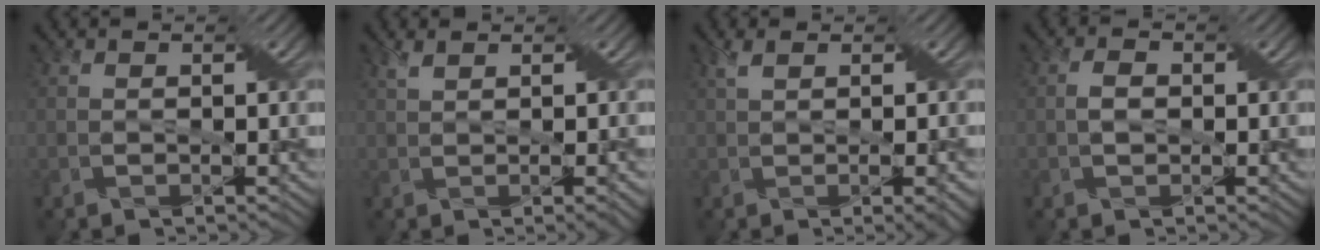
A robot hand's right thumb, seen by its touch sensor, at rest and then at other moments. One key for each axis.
{"total": 2.8, "fx": 0.8, "fy": 0.6, "fz": 2.7, "tx": -0.044, "ty": 0.011, "tz": 0.018}
{"total": 4.2, "fx": 0.4, "fy": 1.0, "fz": 4.1, "tx": -0.064, "ty": 0.010, "tz": 0.008}
{"total": 1.8, "fx": -0.1, "fy": 1.2, "fz": 1.3, "tx": -0.030, "ty": 0.002, "tz": -0.003}